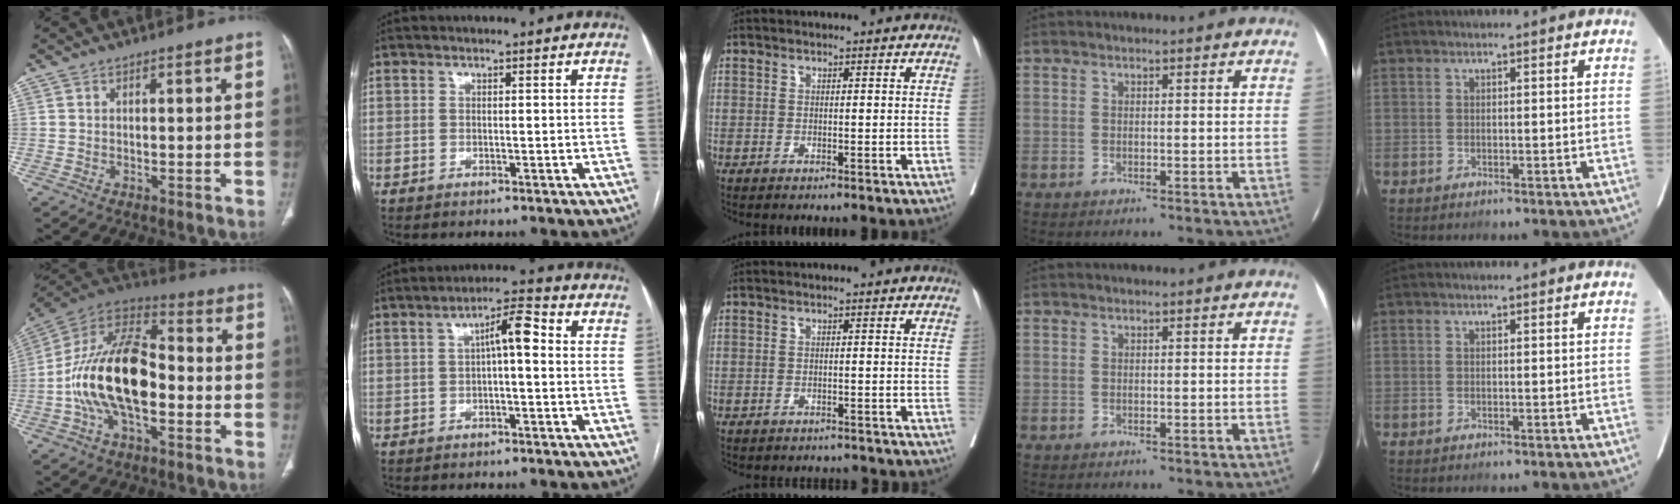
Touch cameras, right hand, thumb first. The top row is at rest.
{"thumb": {"total": 21.0, "force": [-3.6, 11.3, 17.4], "torque": [-0.307, 0.043, -0.068]}, "index": {"total": 5.5, "force": [0.5, 1.2, 5.4], "torque": [-0.089, 0.025, 0.005]}, "middle": {"total": 8.9, "force": [-8.2, 2.7, 2.3], "torque": [-0.036, -0.002, -0.098]}}